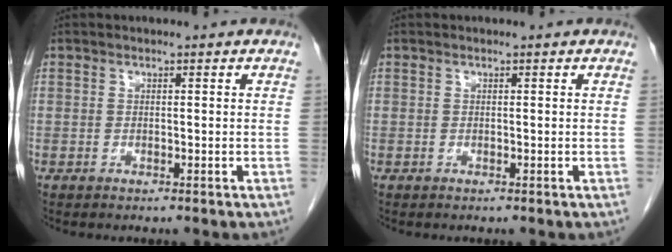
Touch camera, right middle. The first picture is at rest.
{"total": 0.0}